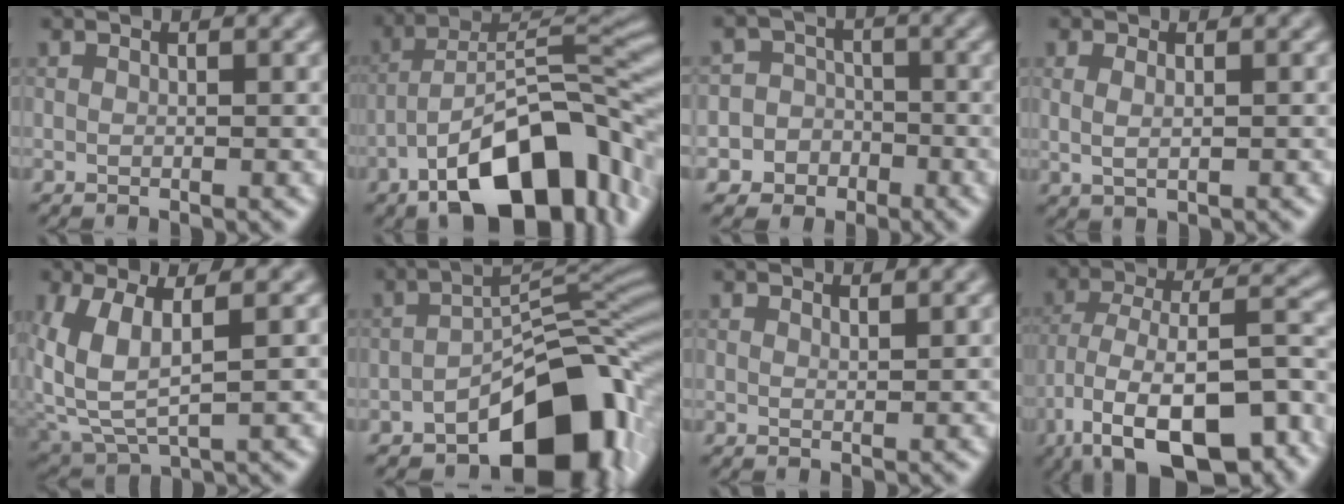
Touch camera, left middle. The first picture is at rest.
{"total": 13.4, "force": [-6.7, 5.8, 10.1], "torque": [-0.148, 0.002, -0.122]}
{"total": 6.5, "force": [-3.0, 5.8, 0.1], "torque": [0.013, 0.003, -0.070]}
{"total": 1.5, "force": [0.4, 0.6, 1.2], "torque": [-0.024, -0.005, 0.011]}
{"total": 5.3, "force": [1.4, 2.6, 4.4], "torque": [-0.117, -0.012, 0.037]}
{"total": 12.0, "force": [-6.3, 5.9, 8.3], "torque": [-0.098, -0.002, -0.106]}
{"total": 0.7, "force": [0.6, 0.1, 0.2], "torque": [-0.002, -0.001, 0.011]}
{"total": 14.5, "force": [-7.6, 6.0, 10.7], "torque": [-0.191, 0.000, -0.123]}